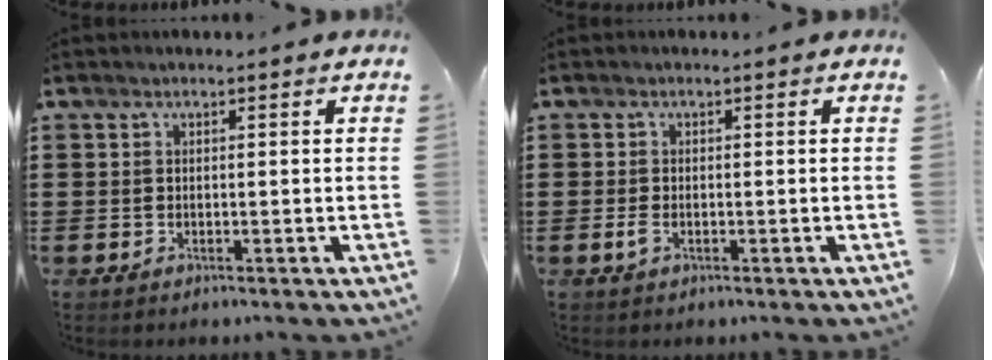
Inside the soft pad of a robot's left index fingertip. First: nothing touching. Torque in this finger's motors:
{"motor_torque": [0.26, 0.24, 0.03, 0.02]}